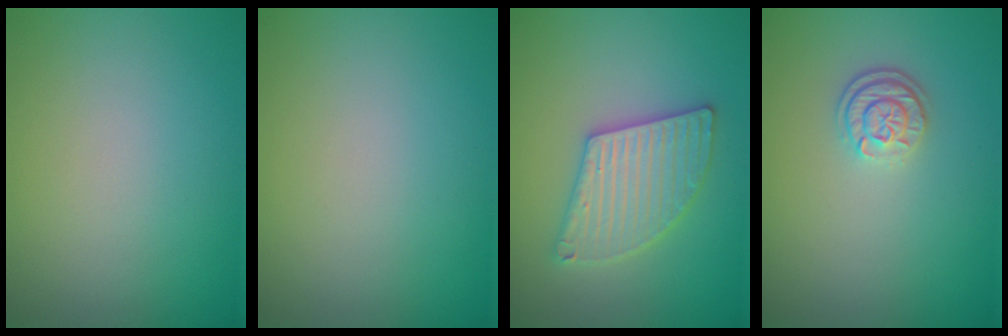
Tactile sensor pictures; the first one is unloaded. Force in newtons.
{"total": 0.0}
{"total": 4.9, "press": 4.9, "slide": 0.5}
{"total": 2.5, "press": 2.0, "slide": 1.5}